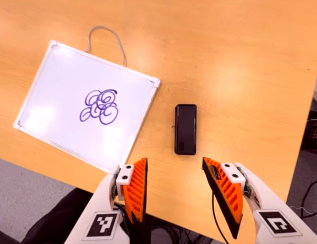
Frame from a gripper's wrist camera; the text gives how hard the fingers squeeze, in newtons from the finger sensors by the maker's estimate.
{"total": 0.0}